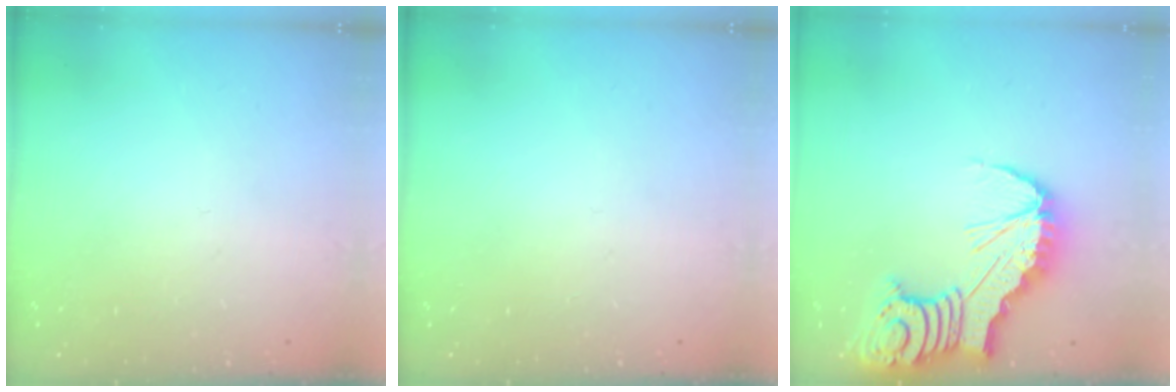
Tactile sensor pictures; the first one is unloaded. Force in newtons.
{"total": 0.0}
{"total": 13.6, "press": 13.5, "slide": 1.6}